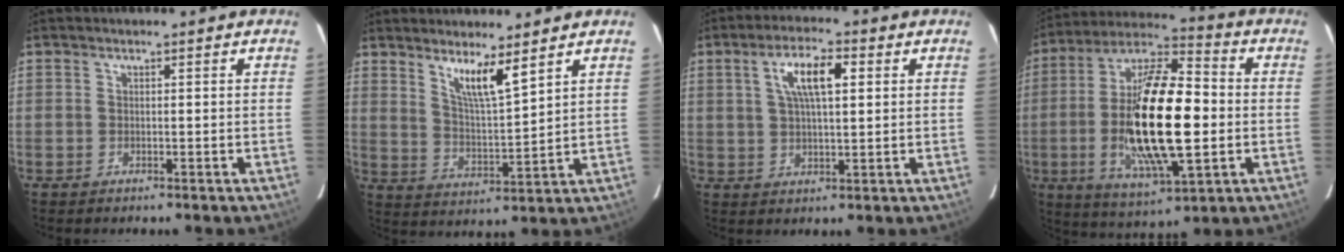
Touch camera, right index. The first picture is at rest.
{"total": 7.6, "force": [5.8, 1.0, 4.8], "torque": [-0.083, -0.012, 0.110]}
{"total": 8.1, "force": [2.6, 2.6, 7.2], "torque": [-0.131, 0.013, 0.047]}
{"total": 22.8, "force": [-2.5, 7.3, 21.5], "torque": [-0.419, -0.009, -0.049]}